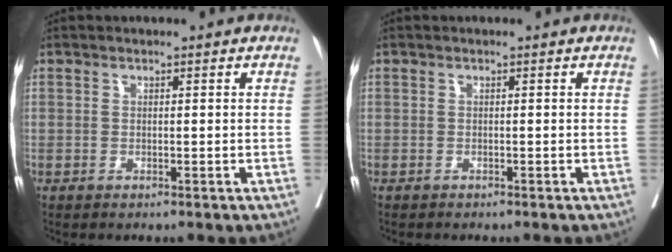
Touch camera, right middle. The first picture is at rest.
{"total": 0.7, "force": [-0.6, 0.2, 0.1], "torque": [-0.007, -0.001, -0.014]}